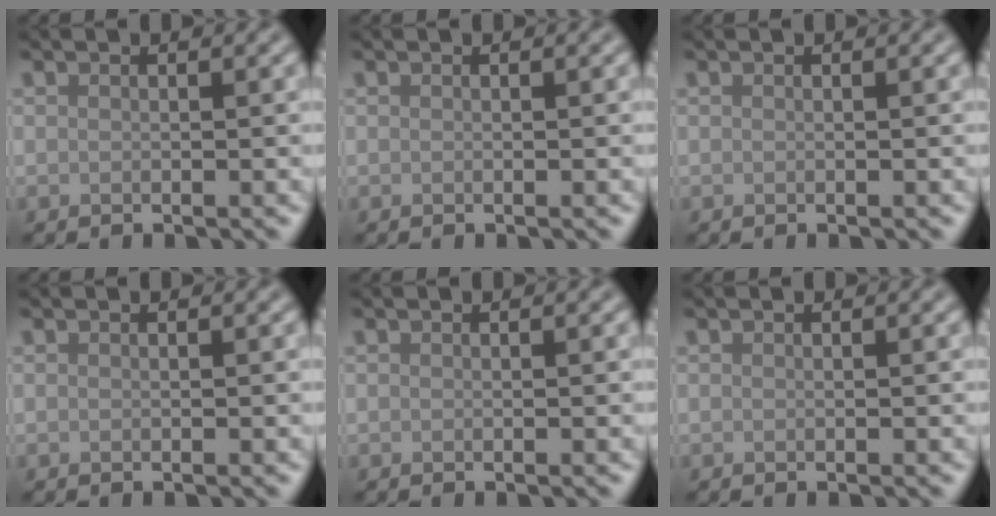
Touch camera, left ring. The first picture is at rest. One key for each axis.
{"total": 0.0}
{"total": 0.0}
{"total": 0.0}
{"total": 0.0}
{"total": 0.0}